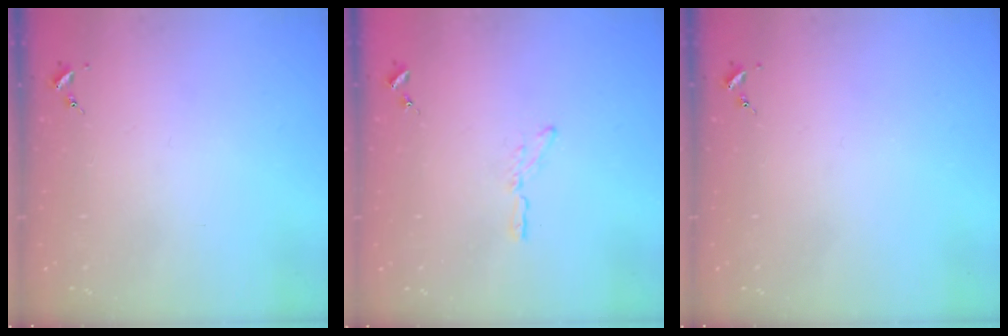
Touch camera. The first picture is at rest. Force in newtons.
{"total": 3.4, "press": 3.3, "slide": 0.4}
{"total": 0.0}